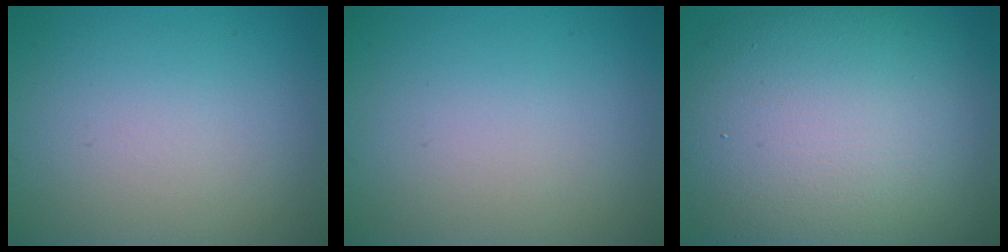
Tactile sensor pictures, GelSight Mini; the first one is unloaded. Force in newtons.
{"total": 0.0}
{"total": 14.7, "press": 14.7, "slide": 0.9}